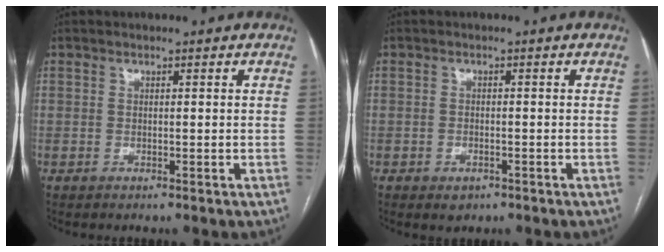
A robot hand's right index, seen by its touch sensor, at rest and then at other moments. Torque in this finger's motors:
{"motor_torque": [0.22, -0.21, 0.14, 0.01]}